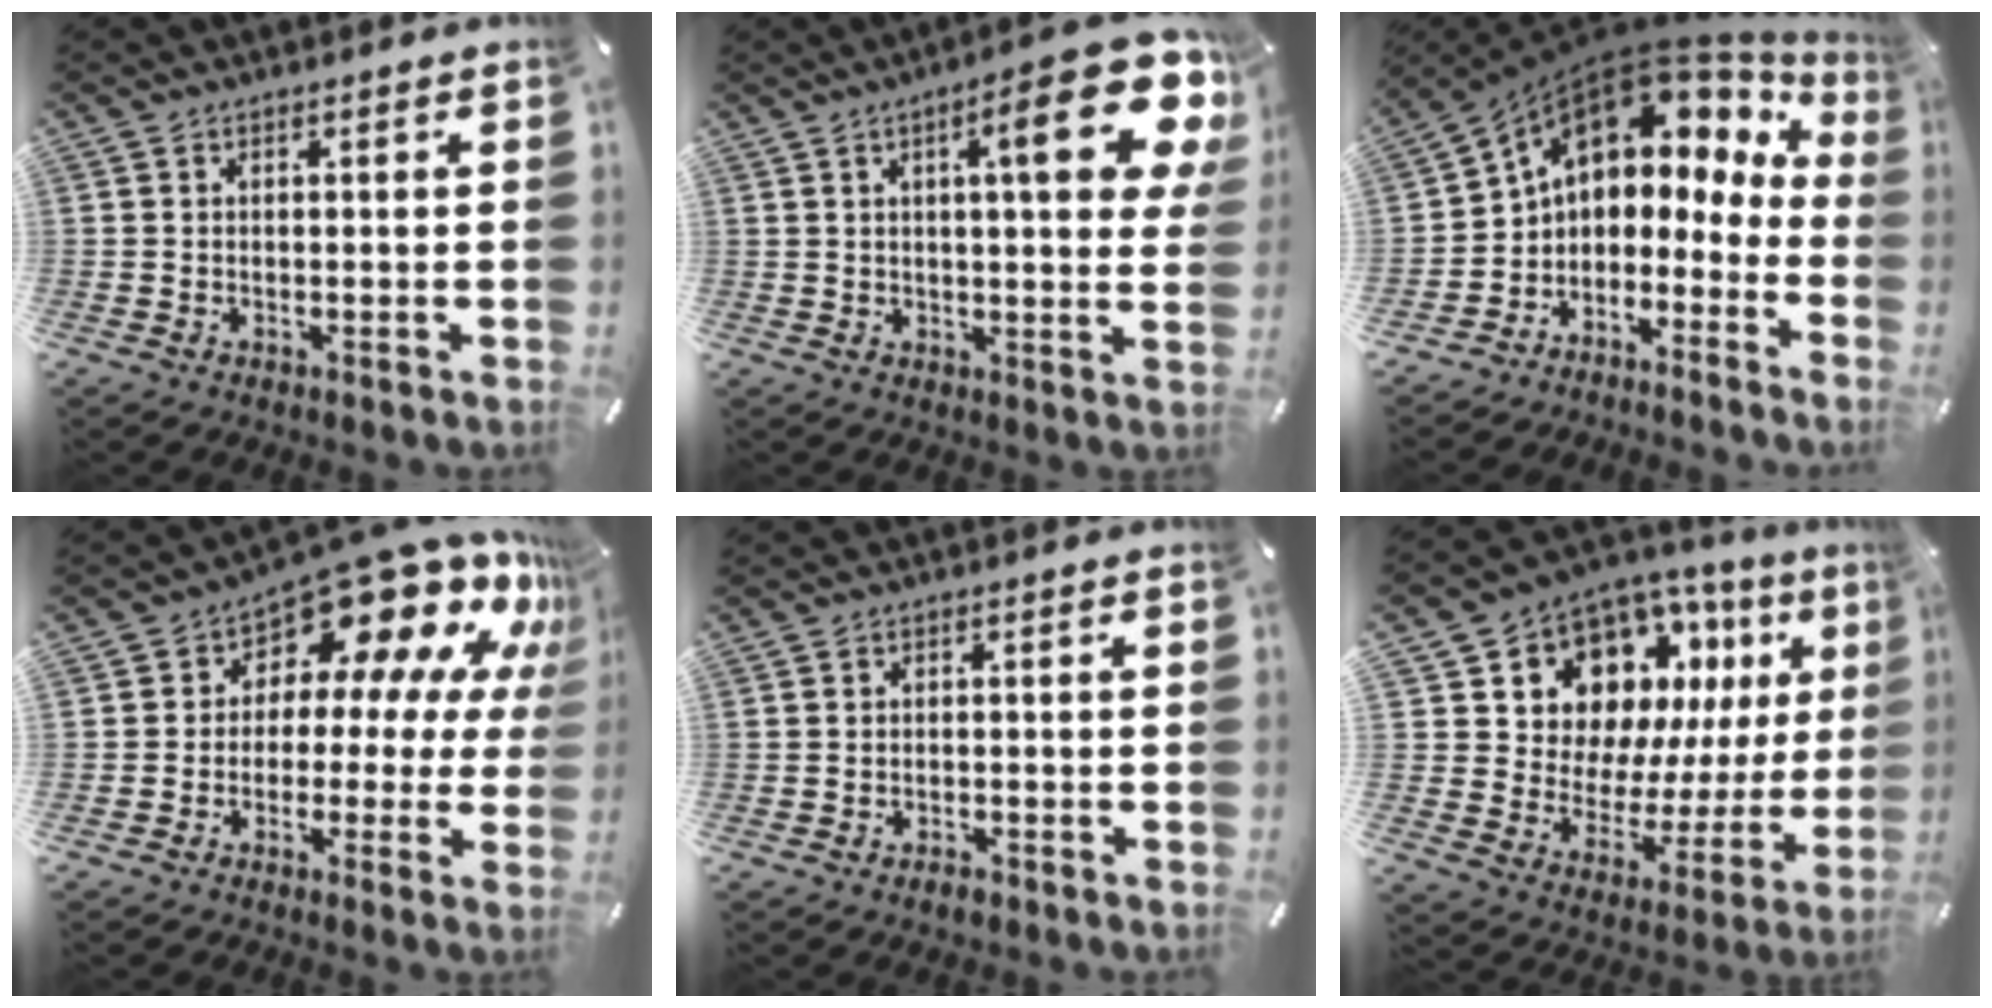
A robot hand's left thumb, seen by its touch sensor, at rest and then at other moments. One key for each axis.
{"total": 19.6, "fx": 7.5, "fy": 5.4, "fz": 17.3, "tx": -0.236, "ty": -0.039, "tz": 0.104}
{"total": 8.0, "fx": 4.0, "fy": 5.8, "fz": 3.9, "tx": -0.076, "ty": -0.042, "tz": 0.066}
{"total": 14.9, "fx": 10.1, "fy": 7.2, "fz": 8.2, "tx": -0.122, "ty": -0.093, "tz": 0.169}
{"total": 1.8, "fx": -1.4, "fy": 0.8, "fz": 0.6, "tx": -0.015, "ty": 0.006, "tz": -0.029}
{"total": 13.3, "fx": 8.2, "fy": 9.5, "fz": 4.6, "tx": -0.072, "ty": -0.084, "tz": 0.151}